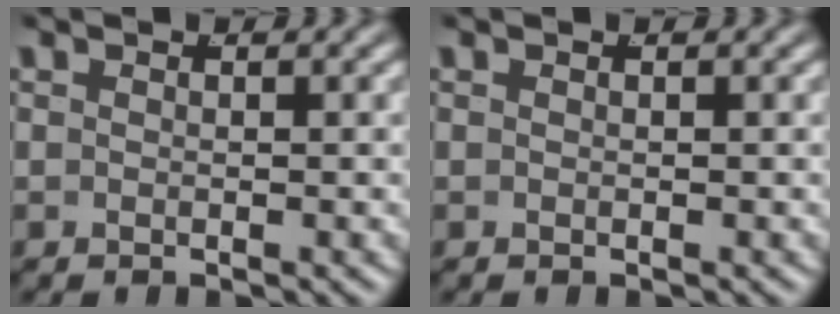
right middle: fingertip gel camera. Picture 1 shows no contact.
{"total": 0.0}